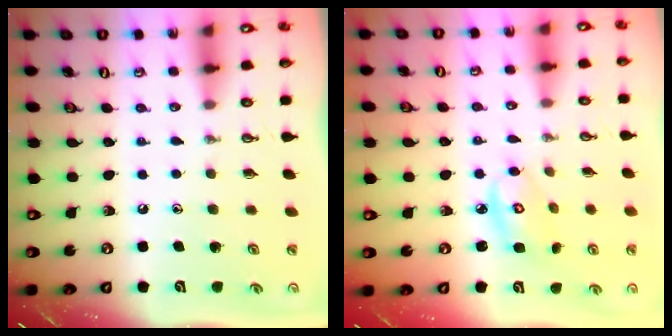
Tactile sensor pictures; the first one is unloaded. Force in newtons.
{"total": 6.4, "press": 6.4, "slide": 0.3}